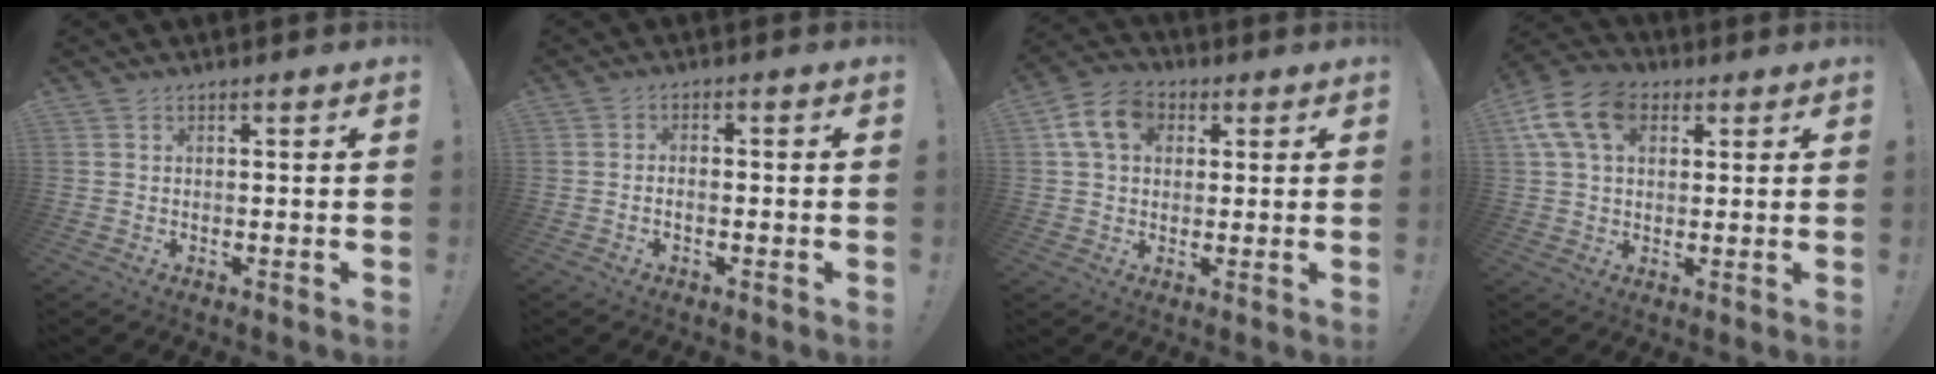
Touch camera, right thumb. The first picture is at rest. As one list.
[{"total": 1.7, "force": [-0.9, 0.9, 1.2], "torque": [-0.019, 0.007, -0.015]}, {"total": 10.9, "force": [3.4, 8.1, 6.4], "torque": [-0.116, 0.007, 0.067]}, {"total": 13.2, "force": [4.8, 8.9, 8.5], "torque": [-0.165, -0.003, 0.095]}]